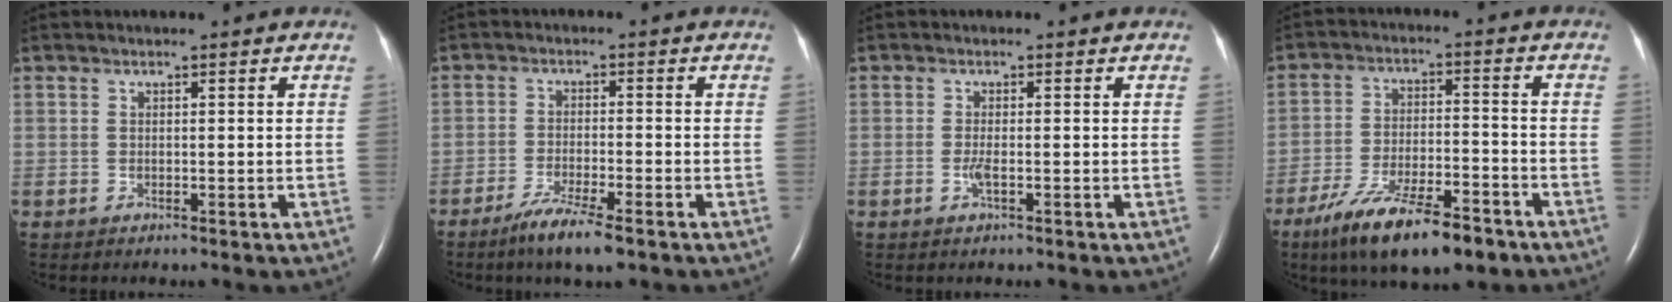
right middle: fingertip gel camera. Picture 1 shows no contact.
{"total": 6.2, "force": [-4.2, 0.3, 4.5], "torque": [-0.092, -0.015, -0.074]}
{"total": 1.4, "force": [-0.5, 0.1, 1.3], "torque": [-0.033, -0.003, -0.011]}
{"total": 14.1, "force": [-9.7, 3.5, 9.6], "torque": [-0.176, -0.021, -0.165]}